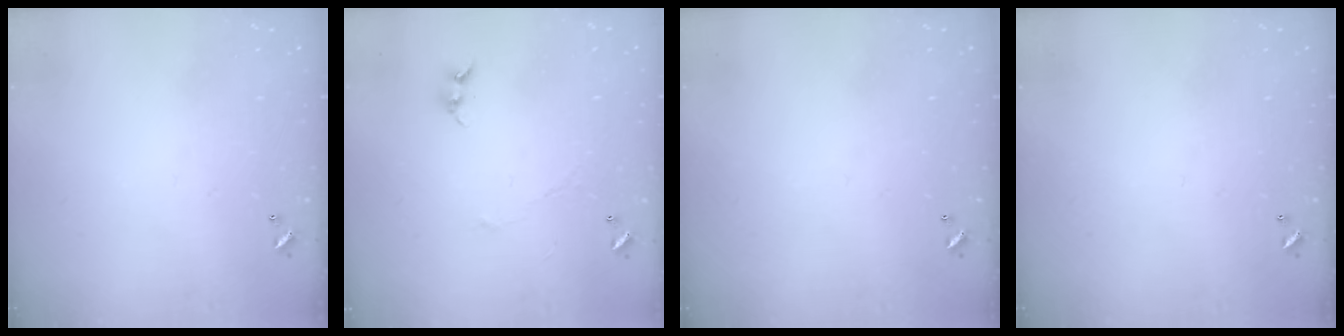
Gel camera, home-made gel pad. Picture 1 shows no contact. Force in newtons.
{"total": 0.7, "press": 0.4, "slide": 0.6}
{"total": 0.0}
{"total": 0.0}